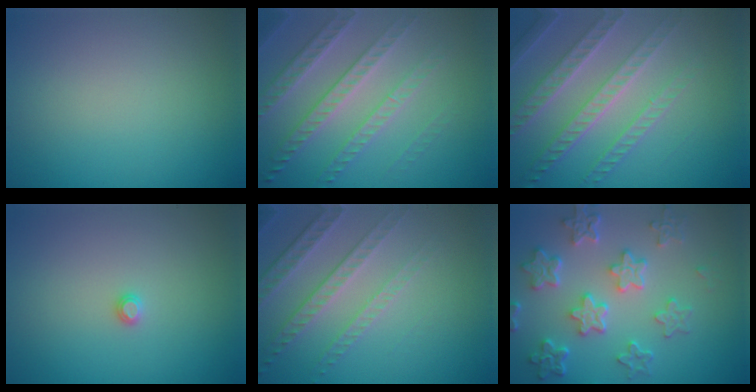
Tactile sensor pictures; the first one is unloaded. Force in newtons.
{"total": 5.0, "press": 4.2, "slide": 2.8}
{"total": 4.7, "press": 4.3, "slide": 1.8}
{"total": 0.6, "press": 0.6, "slide": 0.2}
{"total": 4.7, "press": 3.3, "slide": 3.3}
{"total": 6.0, "press": 4.7, "slide": 3.8}